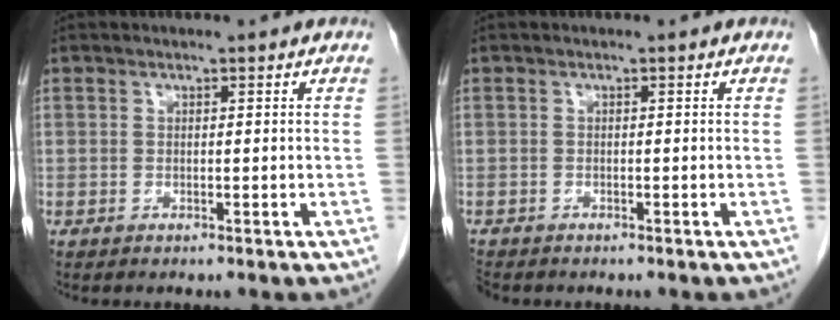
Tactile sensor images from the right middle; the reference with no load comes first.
{"total": 1.8, "force": [-1.6, 0.7, 0.3], "torque": [-0.011, -0.005, -0.028]}